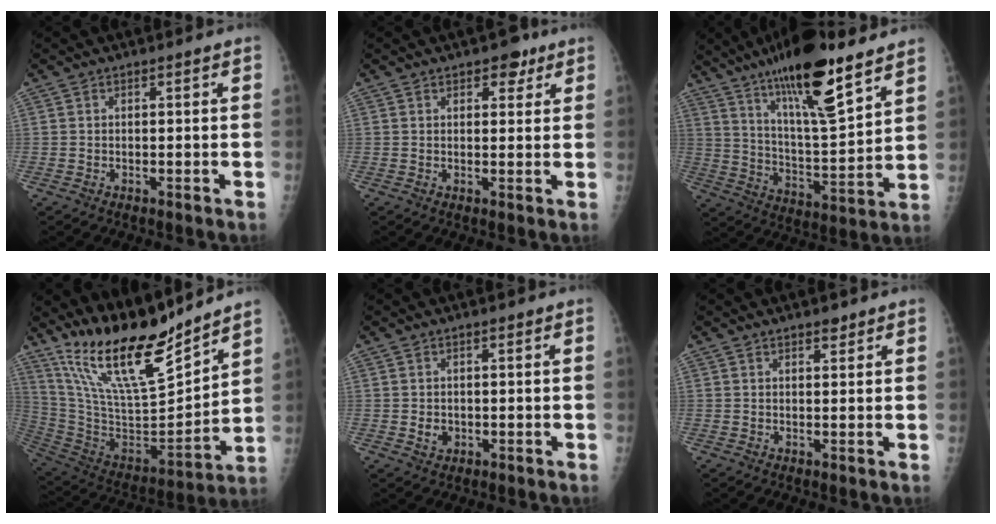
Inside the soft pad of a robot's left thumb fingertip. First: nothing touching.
{"total": 3.8, "force": [2.3, 2.2, 2.0], "torque": [-0.003, -0.007, 0.027]}
{"total": 20.1, "force": [13.4, 4.2, 14.4], "torque": [-0.228, -0.066, 0.231]}
{"total": 21.6, "force": [17.7, 4.5, 11.5], "torque": [-0.169, -0.113, 0.325]}
{"total": 1.9, "force": [-0.1, 1.7, 0.9], "torque": [-0.007, 0.000, 0.005]}
{"total": 1.7, "force": [1.3, 0.7, 0.8], "torque": [-0.004, -0.008, 0.019]}